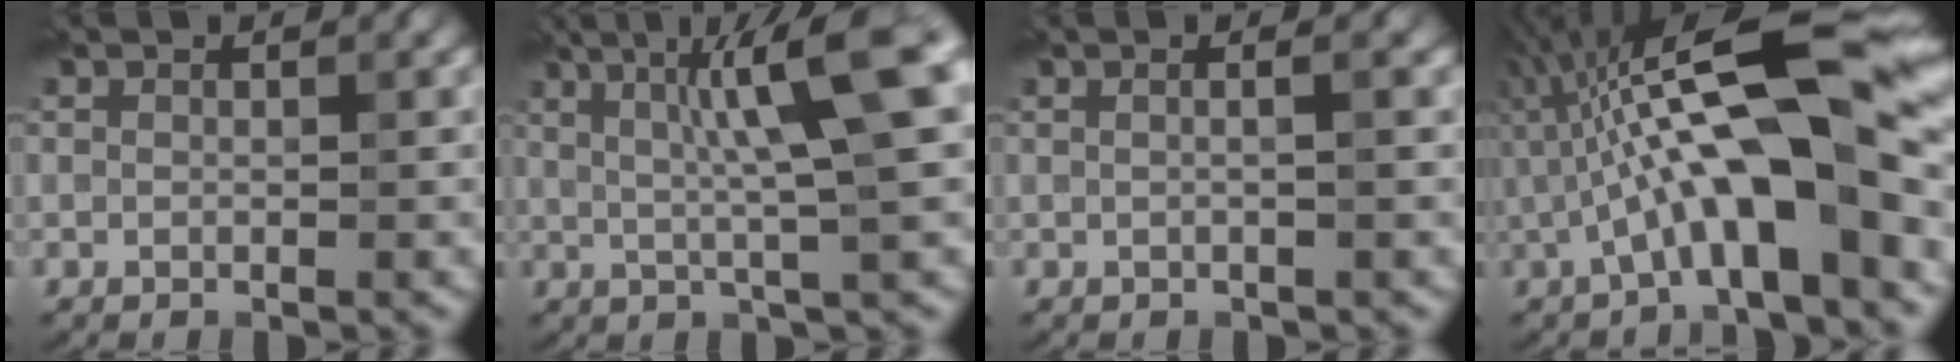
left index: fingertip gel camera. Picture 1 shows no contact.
{"total": 8.9, "force": [2.3, 1.3, 8.4], "torque": [-0.114, 0.015, 0.035]}
{"total": 2.7, "force": [0.6, 1.3, 2.3], "torque": [-0.009, 0.006, -0.018]}
{"total": 14.6, "force": [0.5, 4.0, 14.0], "torque": [-0.227, 0.034, 0.000]}